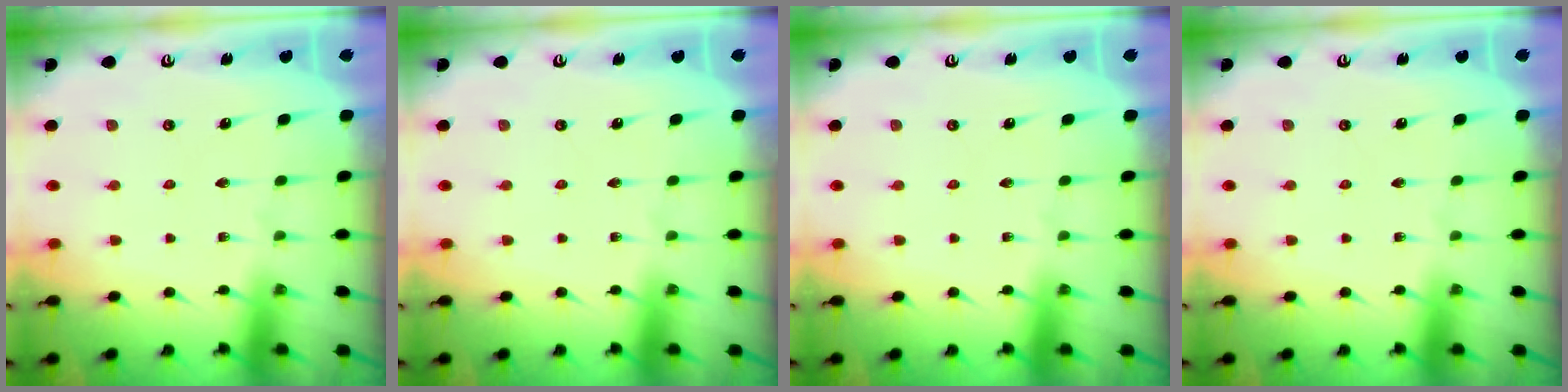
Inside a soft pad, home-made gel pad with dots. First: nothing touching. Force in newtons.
{"total": 0.0}
{"total": 0.0}
{"total": 0.0}